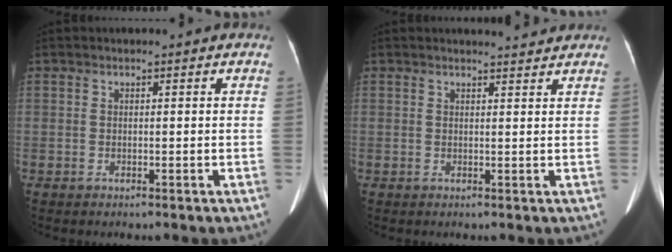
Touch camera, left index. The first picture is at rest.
{"total": 3.3, "force": [3.3, 0.1, 0.5], "torque": [-0.013, 0.004, 0.041]}